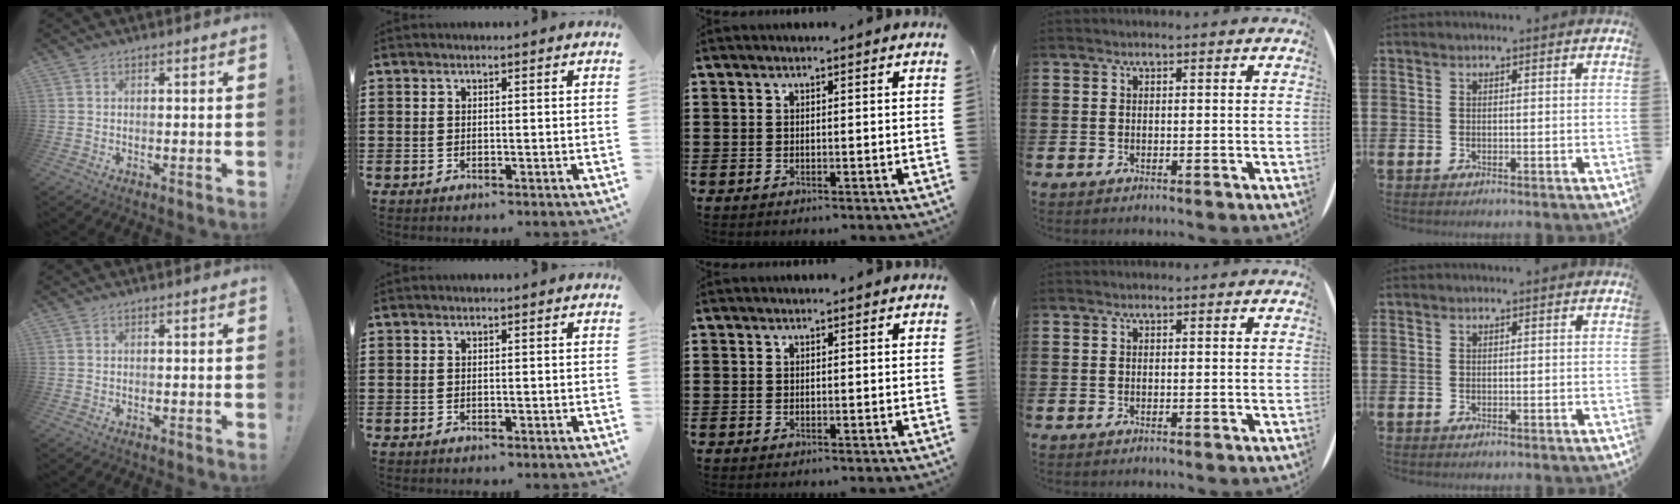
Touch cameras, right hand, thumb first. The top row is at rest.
{}